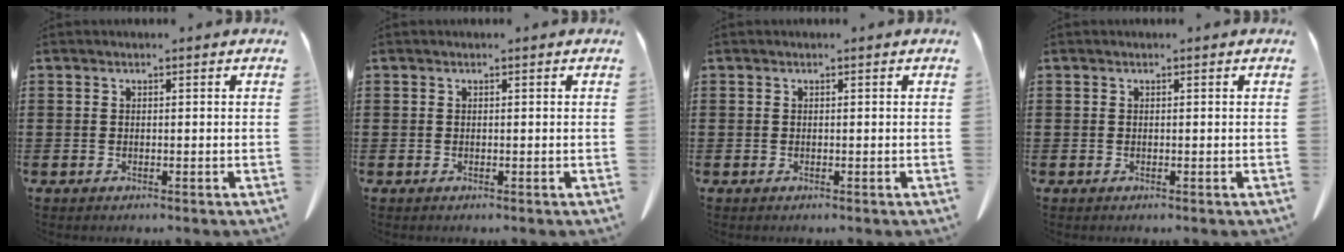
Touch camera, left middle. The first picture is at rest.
{"total": 0.0}
{"total": 0.0}
{"total": 0.0}